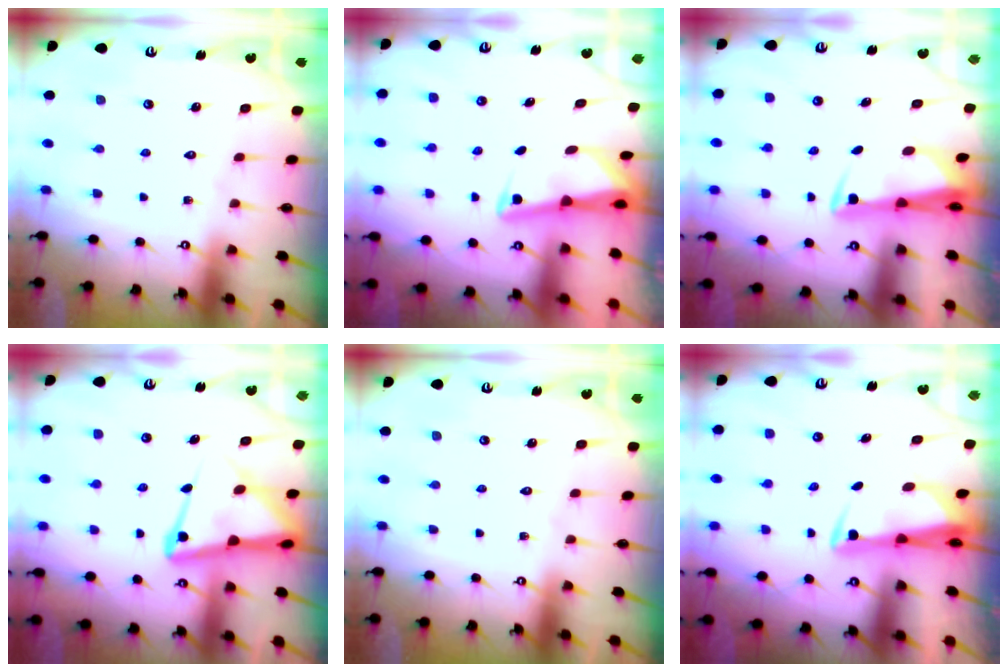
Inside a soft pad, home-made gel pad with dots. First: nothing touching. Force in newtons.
{"total": 2.9, "press": 2.9, "slide": 0.3}
{"total": 2.8, "press": 2.6, "slide": 1.0}
{"total": 11.4, "press": 11.4, "slide": 1.1}
{"total": 0.0}
{"total": 2.9, "press": 2.7, "slide": 0.9}